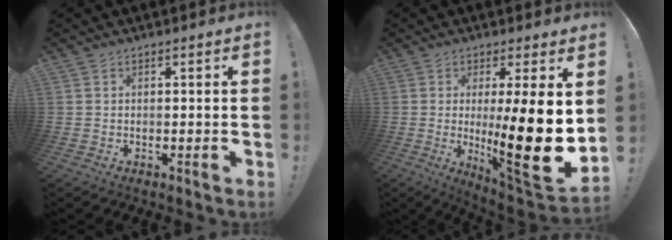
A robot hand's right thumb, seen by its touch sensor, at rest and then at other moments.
{"total": 19.7, "force": [-0.6, 2.9, 19.5], "torque": [-0.296, -0.030, -0.004]}